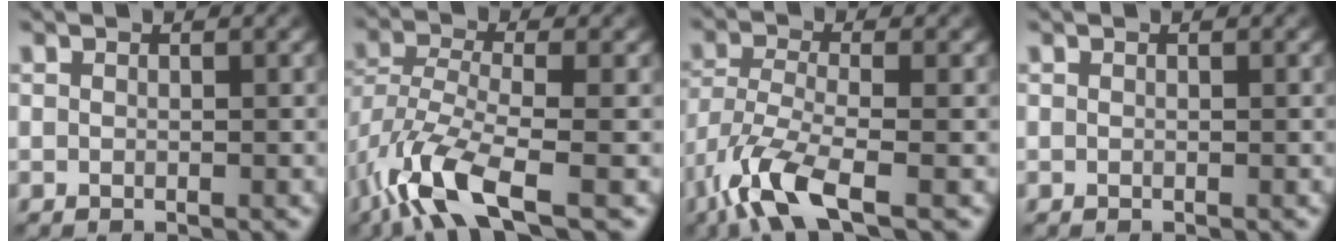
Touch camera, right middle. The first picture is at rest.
{"total": 8.3, "force": [-4.8, 2.5, 6.3], "torque": [-0.140, -0.007, -0.103]}
{"total": 7.0, "force": [-4.3, 2.0, 5.2], "torque": [-0.115, -0.009, -0.094]}
{"total": 0.0}